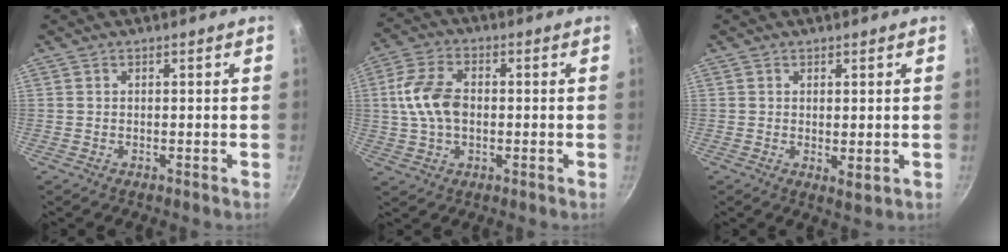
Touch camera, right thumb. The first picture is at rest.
{"total": 10.0, "force": [0.3, 6.5, 7.6], "torque": [-0.144, 0.018, 0.000]}
{"total": 2.6, "force": [0.4, 1.2, 2.2], "torque": [-0.033, -0.012, 0.007]}